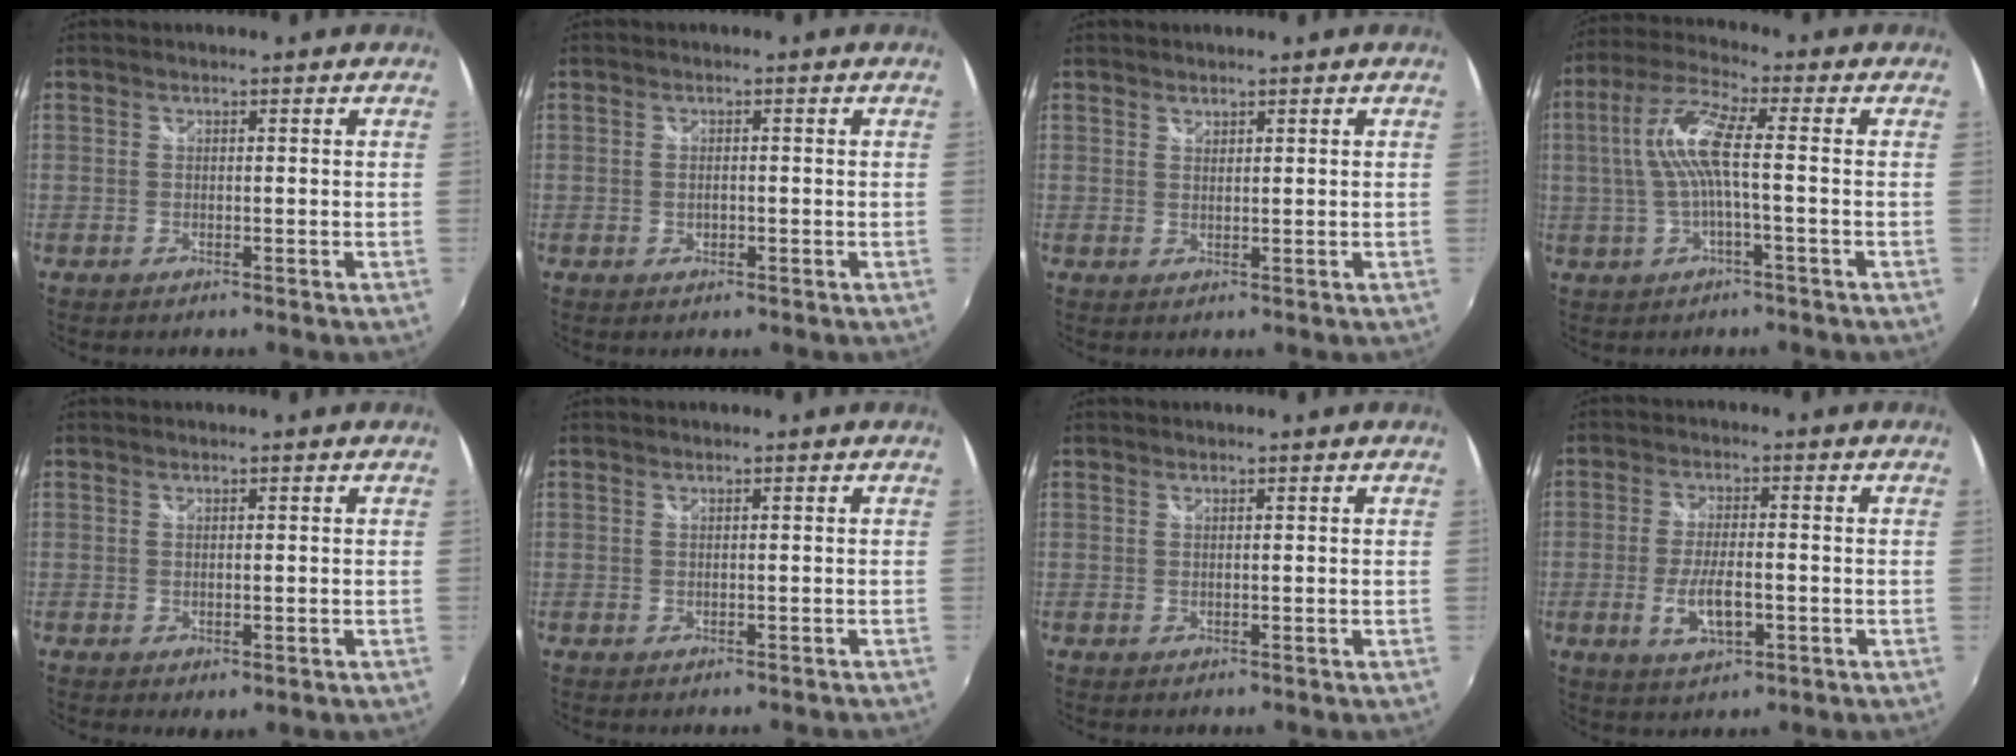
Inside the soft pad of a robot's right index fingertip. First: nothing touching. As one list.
[{"total": 1.2, "force": [-0.3, 0.8, 0.8], "torque": [-0.014, 0.001, -0.005]}, {"total": 1.0, "force": [1.0, 0.3, 0.0], "torque": [0.002, 0.000, 0.018]}, {"total": 8.8, "force": [-0.3, 1.0, 8.7], "torque": [-0.179, 0.008, 0.000]}, {"total": 1.6, "force": [-0.5, 1.0, 1.2], "torque": [-0.021, -0.009, -0.005]}, {"total": 0.0}, {"total": 0.0}, {"total": 7.0, "force": [-2.0, 2.5, 6.2], "torque": [-0.126, -0.009, -0.034]}]